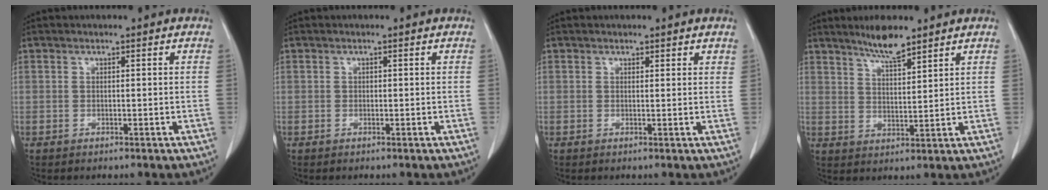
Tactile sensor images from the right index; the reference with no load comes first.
{"total": 0.0}
{"total": 1.3, "force": [1.1, 0.6, 0.4], "torque": [0.002, 0.002, 0.011]}
{"total": 5.8, "force": [4.7, 0.6, 3.2], "torque": [-0.062, 0.000, 0.086]}